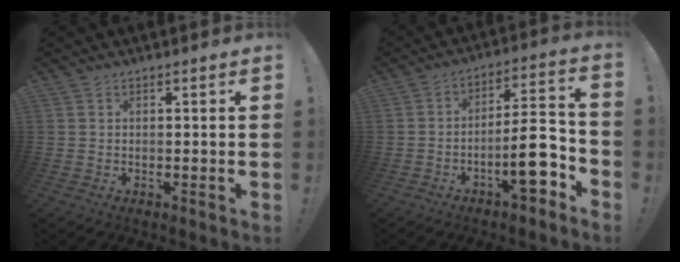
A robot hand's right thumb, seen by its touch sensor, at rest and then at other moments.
{"total": 13.3, "force": [-5.9, 3.9, 11.2], "torque": [-0.161, 0.033, -0.097]}